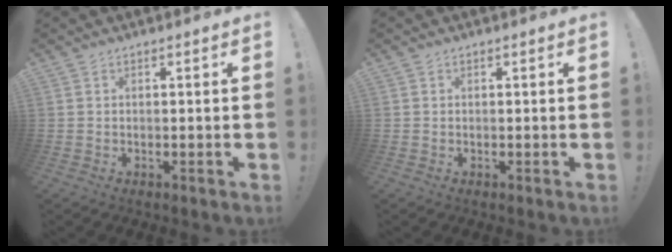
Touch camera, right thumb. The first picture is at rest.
{"total": 0.0}